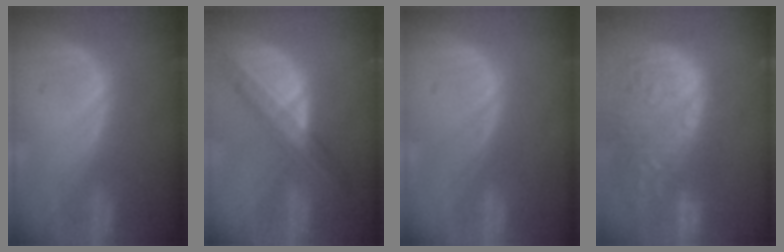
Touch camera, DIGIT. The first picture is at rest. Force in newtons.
{"total": 8.3, "press": 7.1, "slide": 4.4}
{"total": 0.0}
{"total": 15.5, "press": 12.7, "slide": 8.9}